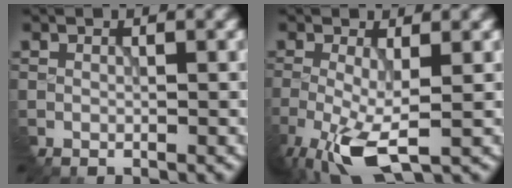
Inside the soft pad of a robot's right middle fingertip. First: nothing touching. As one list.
[{"total": 6.8, "force": [-2.9, 2.5, 5.6], "torque": [-0.133, -0.013, -0.053]}]